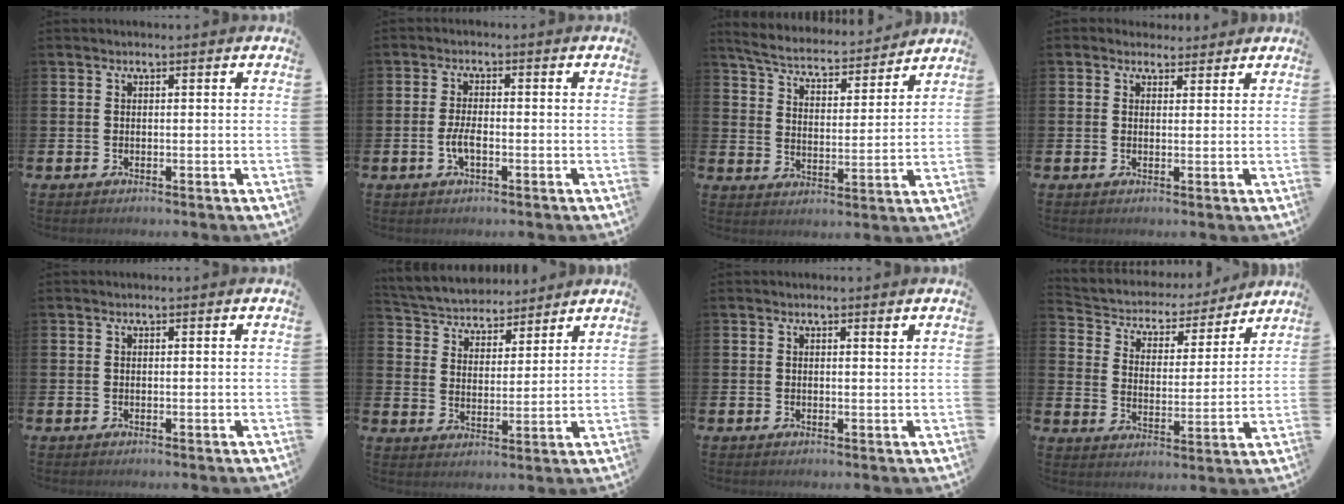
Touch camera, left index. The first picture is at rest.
{"total": 2.9, "force": [-0.9, 1.2, 2.5], "torque": [-0.053, 0.000, -0.020]}
{"total": 5.5, "force": [5.3, 1.0, 1.1], "torque": [-0.051, -0.043, 0.087]}
{"total": 2.2, "force": [1.9, 1.1, 0.0], "torque": [0.003, -0.003, 0.034]}
{"total": 0.0}
{"total": 4.6, "force": [4.3, 1.6, -0.4], "torque": [-0.025, -0.031, 0.073]}
{"total": 0.7, "force": [0.7, -0.1, 0.2], "torque": [0.002, -0.004, 0.012]}
{"total": 4.7, "force": [4.2, 2.1, 0.3], "torque": [-0.030, -0.042, 0.064]}